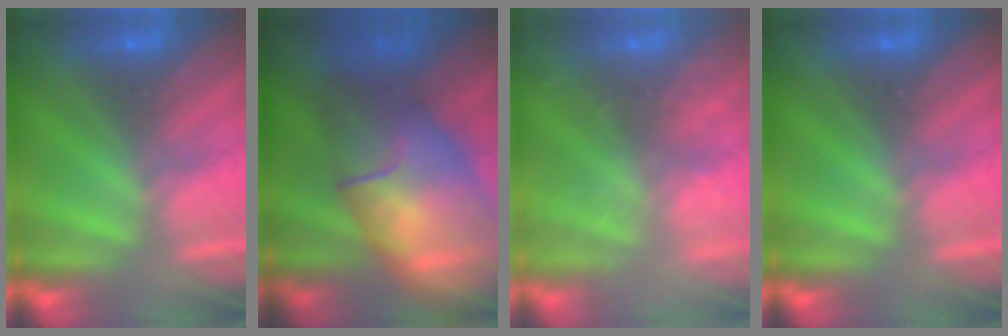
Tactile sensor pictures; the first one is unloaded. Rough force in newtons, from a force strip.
{"total": 8.4}
{"total": 7.6}
{"total": 0.0}